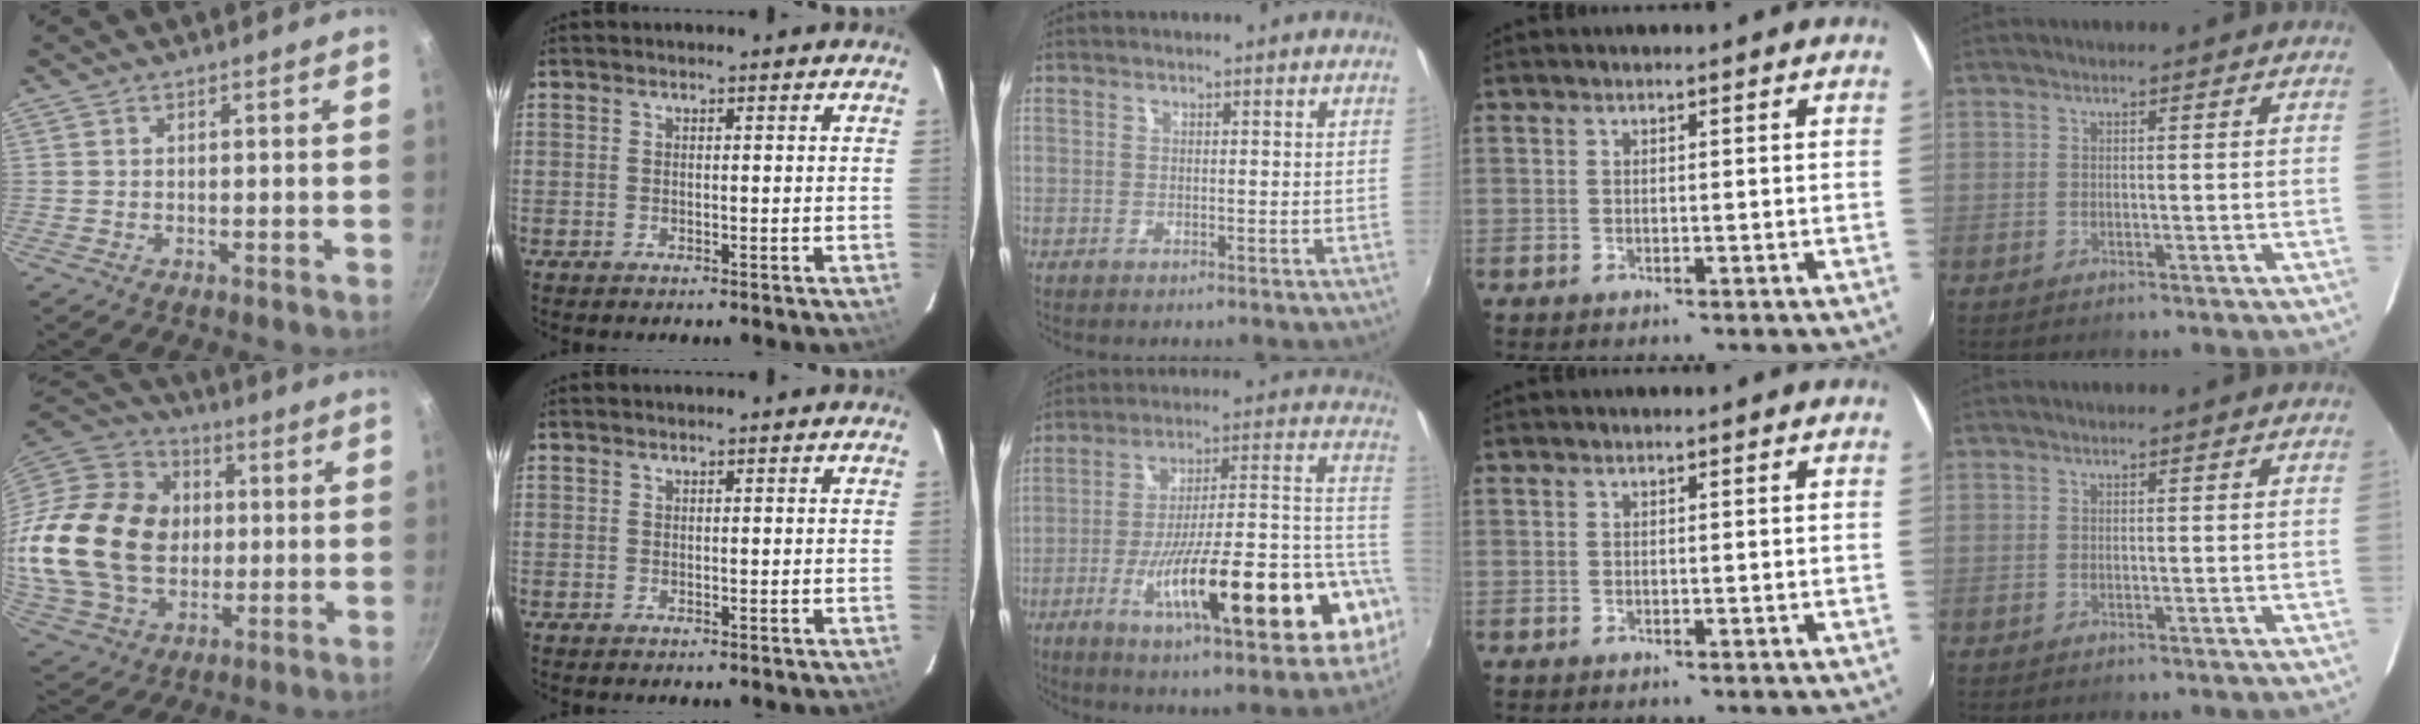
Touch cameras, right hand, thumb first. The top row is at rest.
{"thumb": {"total": 30.1, "force": [1.4, 22.8, 19.6], "torque": [-0.379, 0.022, 0.034]}, "middle": {"total": 27.9, "force": [-8.7, 5.5, 26.0], "torque": [-0.387, -0.019, -0.133]}}